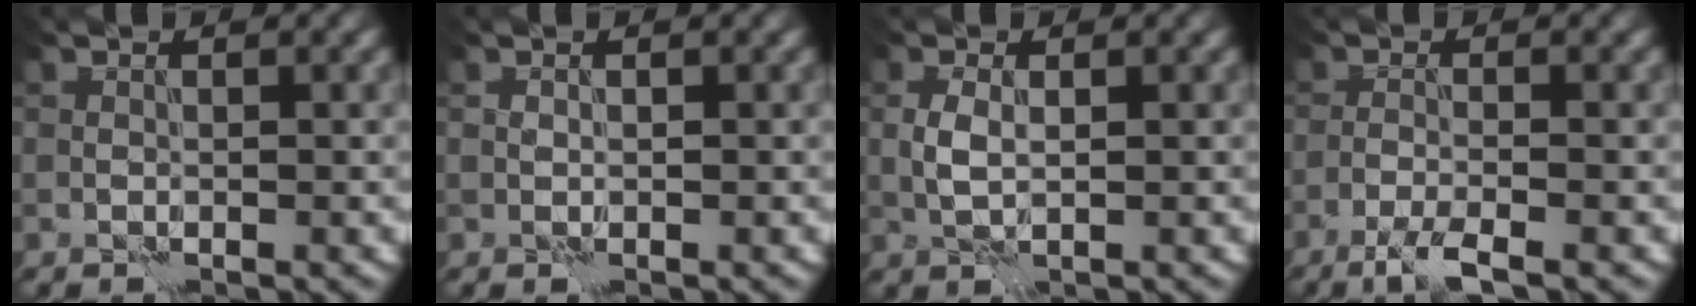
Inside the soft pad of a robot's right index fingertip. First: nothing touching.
{"total": 0.0}
{"total": 1.7, "force": [0.1, 0.8, 1.5], "torque": [-0.035, 0.000, 0.005]}
{"total": 3.0, "force": [-2.1, 0.3, 2.2], "torque": [-0.044, 0.001, -0.046]}